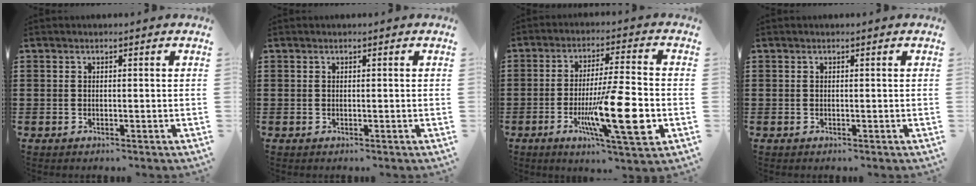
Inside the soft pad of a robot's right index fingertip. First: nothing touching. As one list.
[{"total": 0.0}, {"total": 15.0, "force": [-4.1, 2.8, 14.1], "torque": [-0.250, -0.013, -0.067]}, {"total": 0.0}]